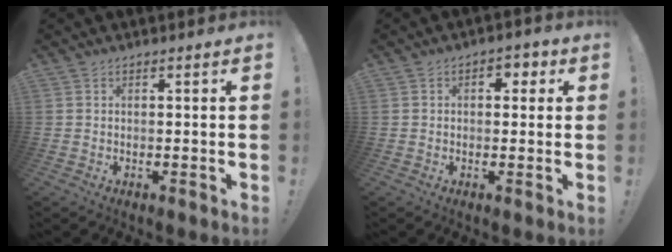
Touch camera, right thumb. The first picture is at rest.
{"total": 3.7, "force": [0.3, 2.8, 2.4], "torque": [-0.018, 0.002, 0.000]}